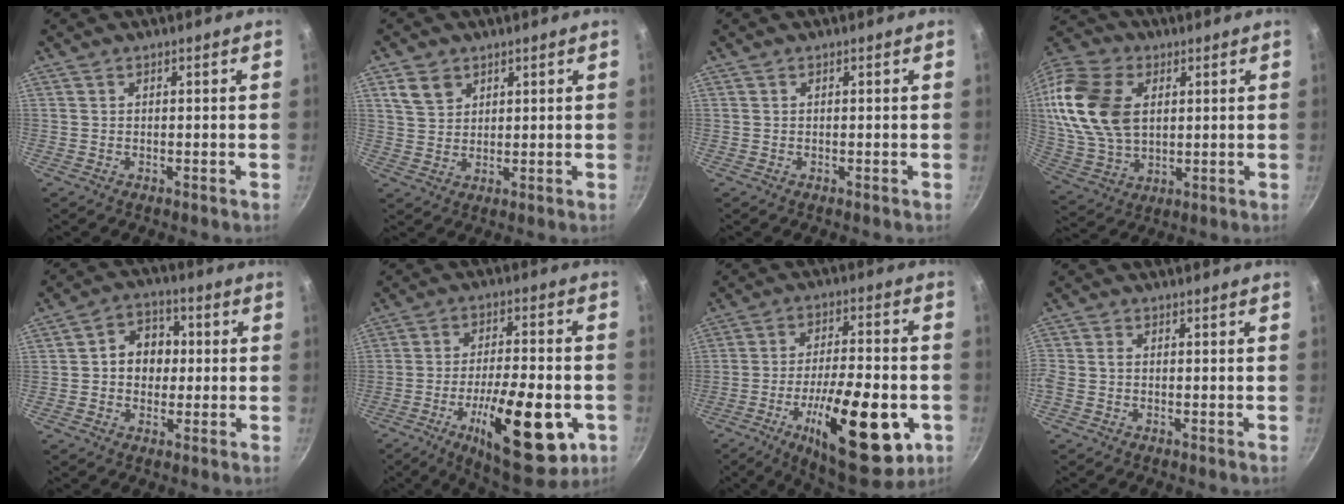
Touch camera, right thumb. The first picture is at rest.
{"total": 5.2, "force": [2.7, 3.8, 2.4], "torque": [-0.027, -0.005, 0.057]}
{"total": 0.0}
{"total": 21.3, "force": [4.0, 14.4, 15.1], "torque": [-0.298, 0.005, 0.078]}
{"total": 8.3, "force": [0.3, 6.9, 4.7], "torque": [-0.030, 0.016, -0.007]}
{"total": 21.4, "force": [-7.3, 7.8, 18.5], "torque": [-0.260, 0.012, -0.103]}
{"total": 23.9, "force": [-8.0, 9.0, 20.7], "torque": [-0.291, 0.014, -0.113]}
{"total": 2.3, "force": [-0.8, 1.6, 1.5], "torque": [-0.042, 0.008, -0.027]}